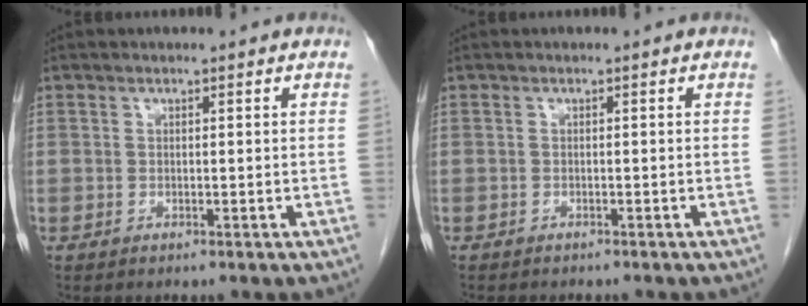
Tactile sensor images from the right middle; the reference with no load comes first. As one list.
[{"total": 3.6, "force": [-3.1, 1.1, 1.5], "torque": [-0.022, -0.007, -0.037]}]